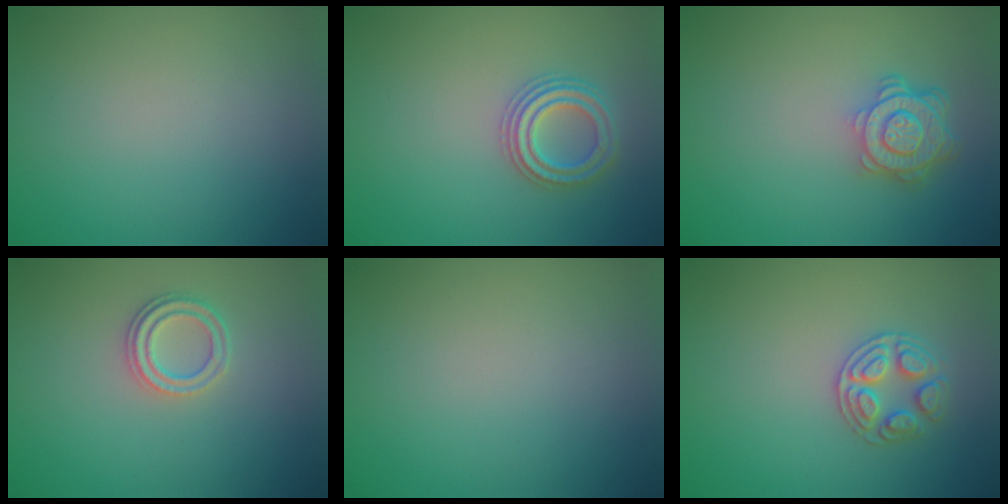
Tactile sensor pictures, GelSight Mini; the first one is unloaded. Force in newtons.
{"total": 2.9, "press": 2.9, "slide": 0.5}
{"total": 4.5, "press": 3.5, "slide": 2.9}
{"total": 2.3, "press": 2.1, "slide": 1.0}
{"total": 0.0}
{"total": 2.7, "press": 2.7, "slide": 0.3}